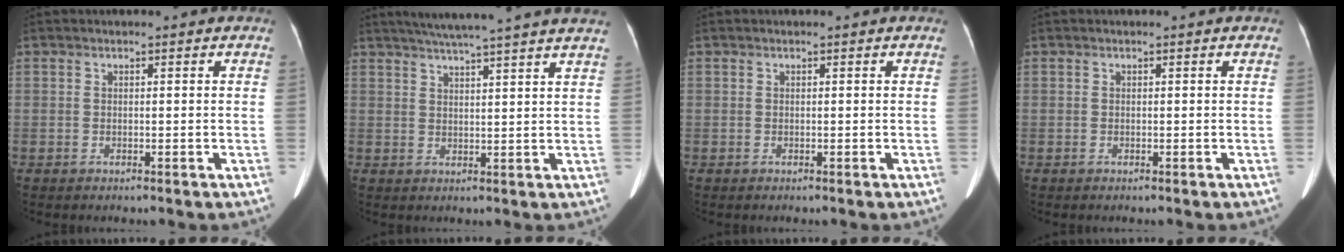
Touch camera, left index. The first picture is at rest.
{"total": 15.3, "force": [13.2, -0.8, 7.7], "torque": [-0.128, 0.013, 0.167]}
{"total": 0.0}
{"total": 0.0}